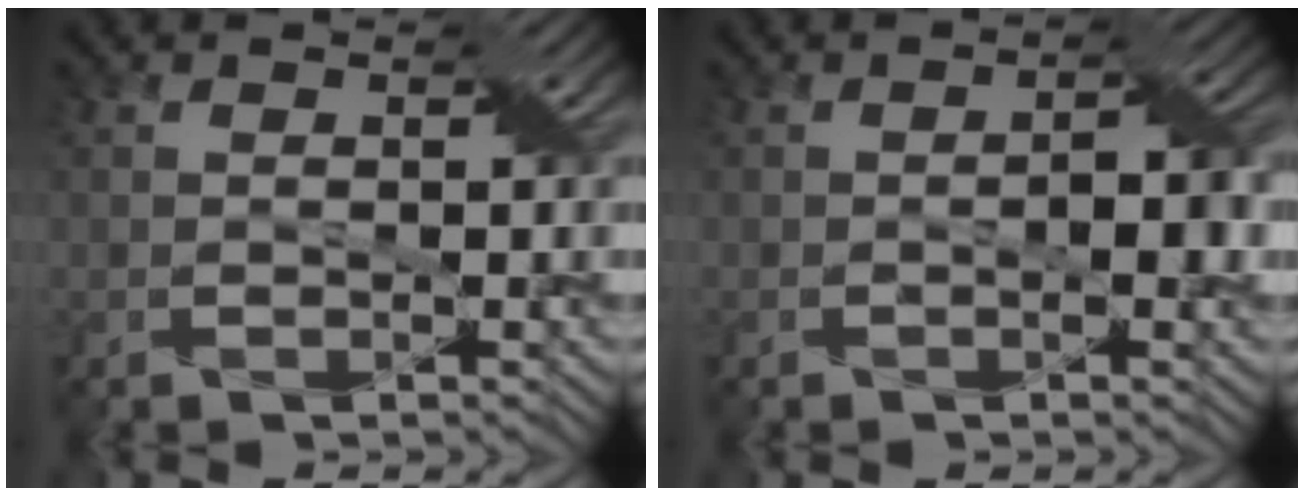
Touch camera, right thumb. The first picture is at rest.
{"total": 3.3, "force": [-0.6, 1.3, 3.0], "torque": [-0.046, 0.003, -0.011]}